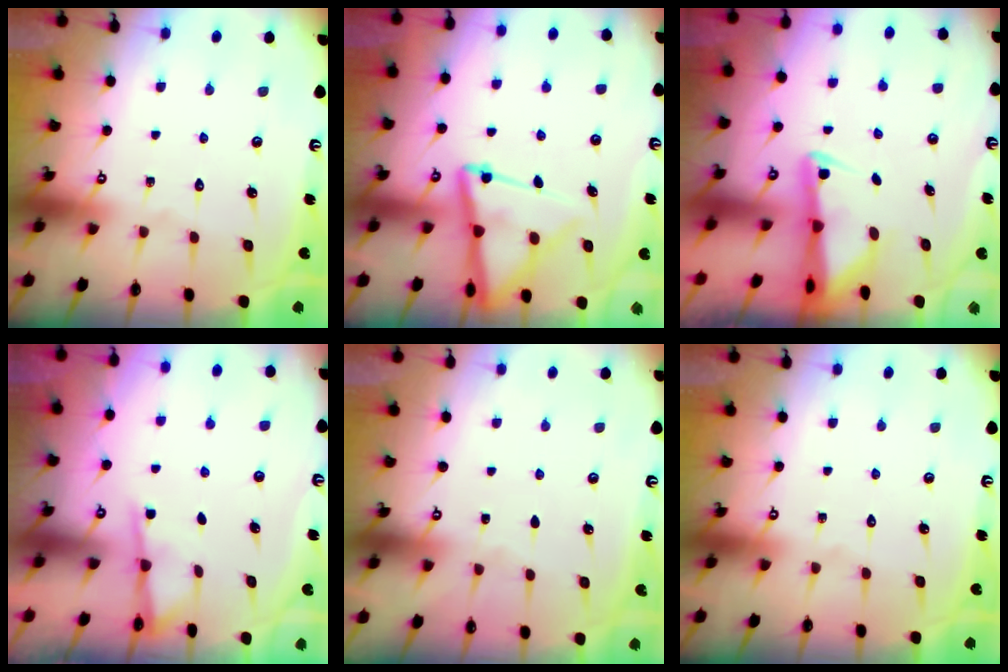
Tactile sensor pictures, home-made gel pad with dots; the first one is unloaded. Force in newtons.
{"total": 9.9, "press": 9.9, "slide": 0.8}
{"total": 2.4, "press": 2.4, "slide": 0.5}
{"total": 1.8, "press": 1.7, "slide": 0.4}
{"total": 2.4, "press": 2.4, "slide": 0.4}
{"total": 0.0}